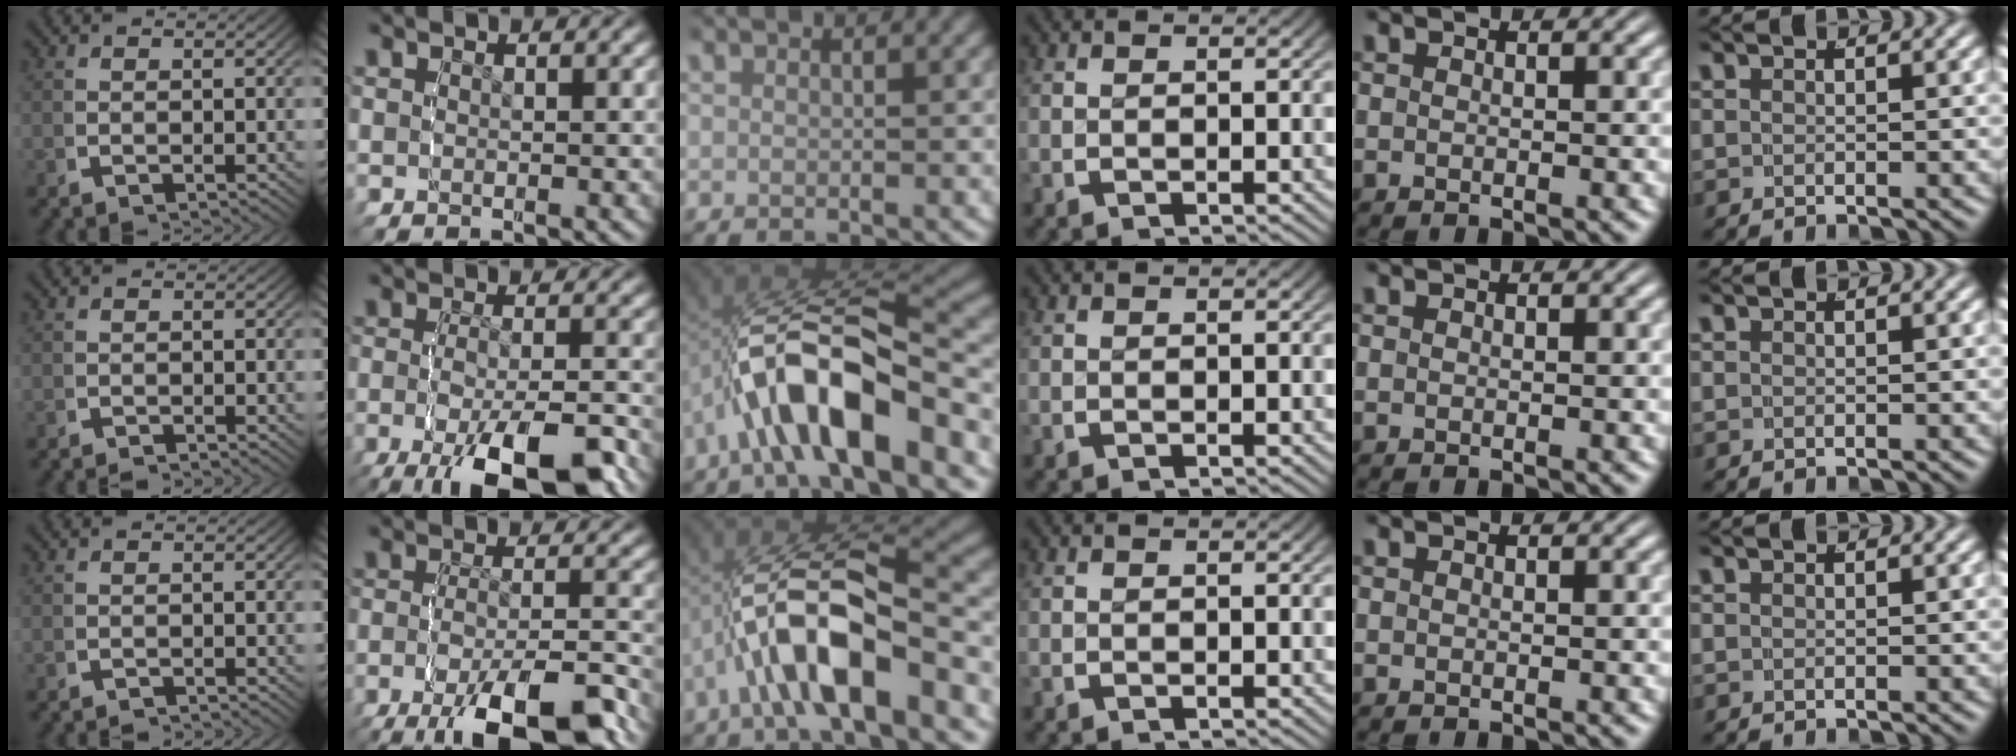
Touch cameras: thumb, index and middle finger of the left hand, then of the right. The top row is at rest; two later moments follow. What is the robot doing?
{"motion": "grasp_and_lifting", "object": "bottle cap"}